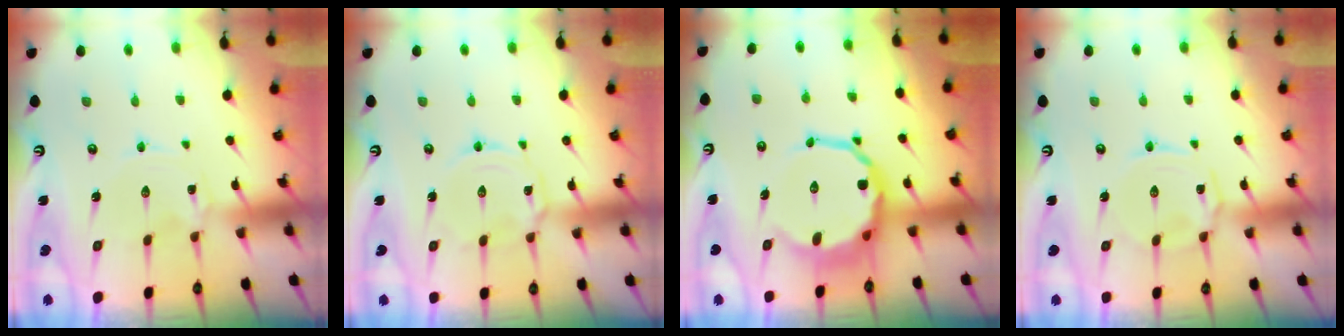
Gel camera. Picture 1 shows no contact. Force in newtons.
{"total": 3.9, "press": 3.9, "slide": 0.4}
{"total": 13.6, "press": 13.1, "slide": 3.7}
{"total": 2.9, "press": 2.9, "slide": 0.5}